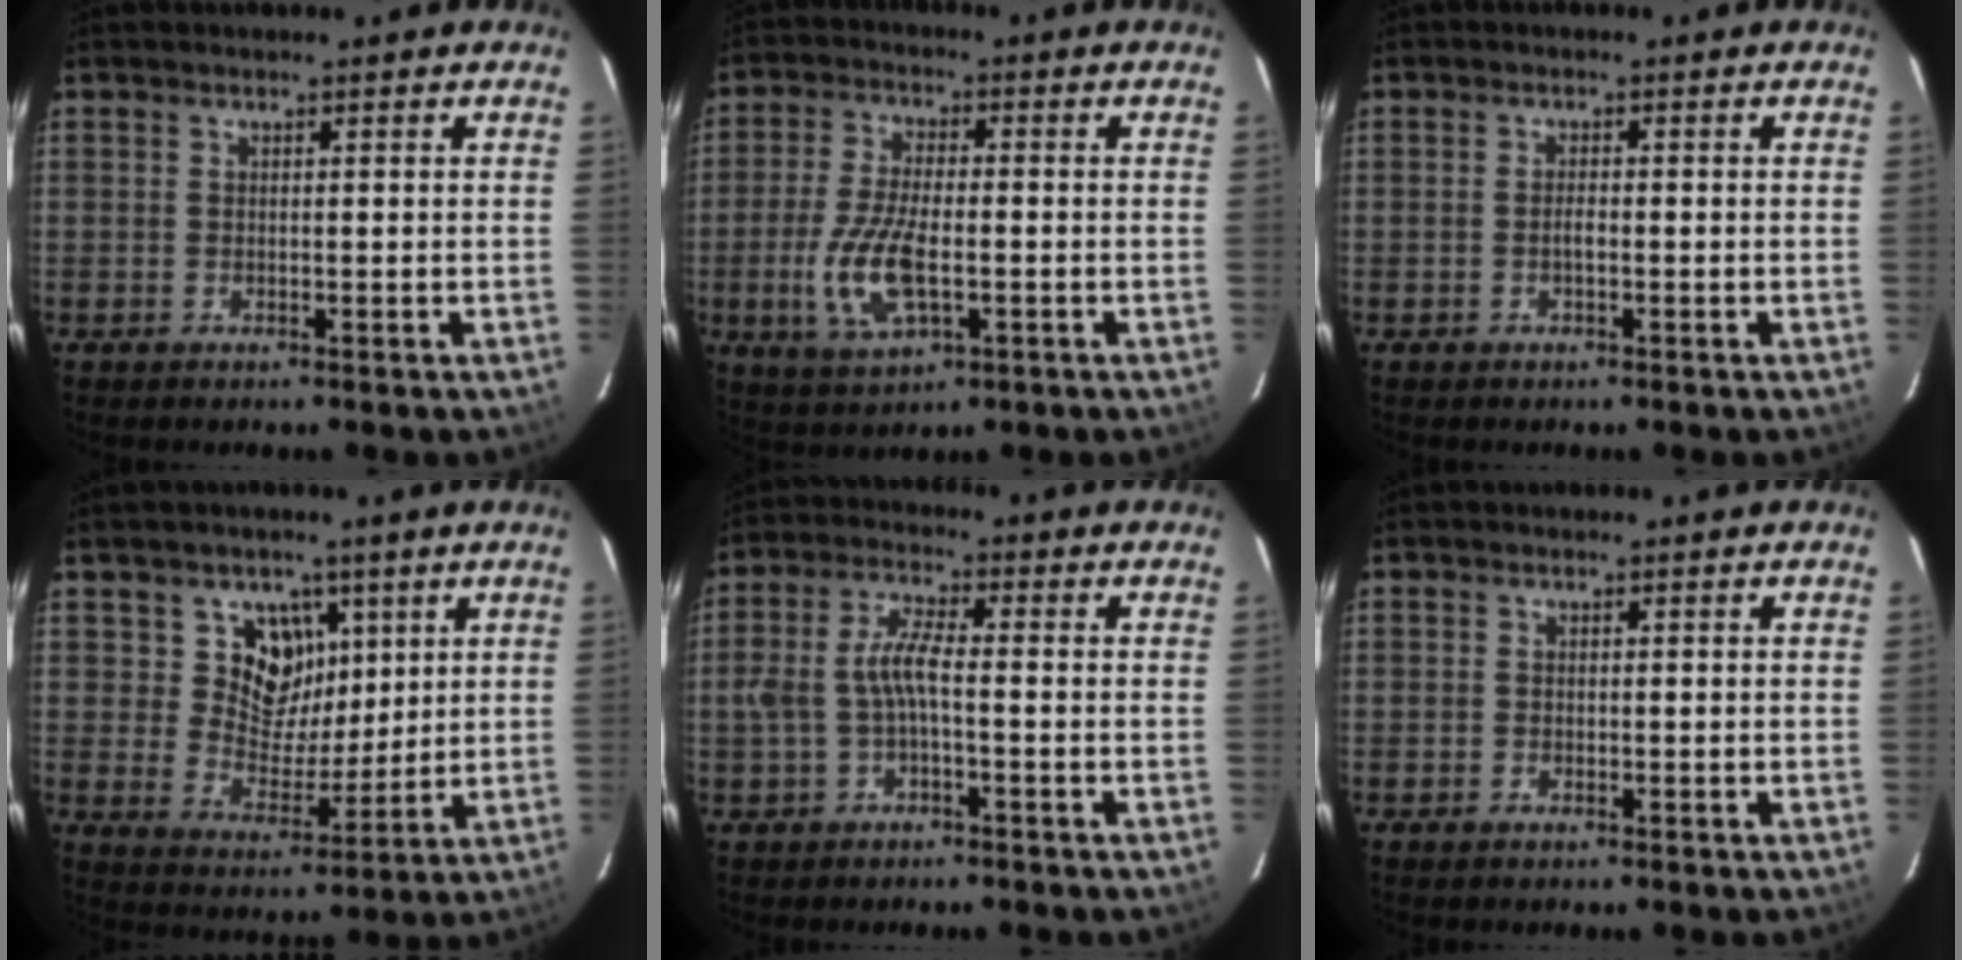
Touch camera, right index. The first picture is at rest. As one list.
[{"total": 10.9, "force": [-2.7, 4.6, 9.5], "torque": [-0.205, -0.007, -0.049]}, {"total": 1.1, "force": [-0.5, 0.4, 0.9], "torque": [-0.019, 0.000, -0.008]}, {"total": 8.9, "force": [3.8, 7.4, 3.1], "torque": [-0.050, -0.013, 0.069]}, {"total": 5.3, "force": [-1.4, 1.4, 4.9], "torque": [-0.109, 0.012, -0.024]}, {"total": 0.6, "force": [-0.5, 0.3, 0.0], "torque": [0.000, -0.001, -0.010]}]